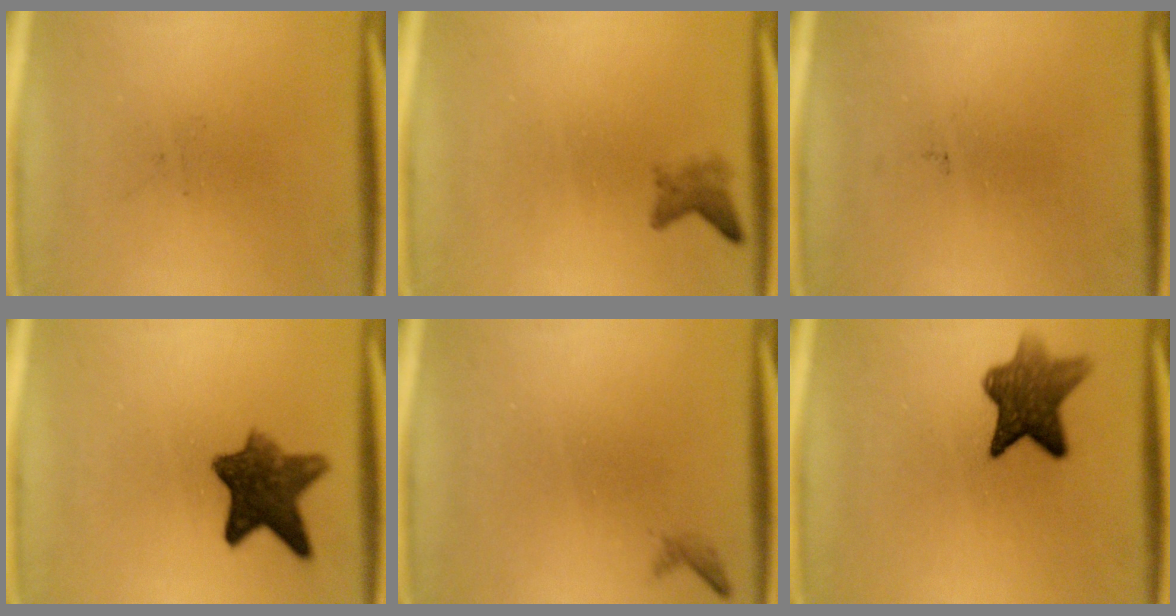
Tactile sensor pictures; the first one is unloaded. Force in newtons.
{"total": 1.7}
{"total": 0.0}
{"total": 8.8}
{"total": 0.6}
{"total": 8.3}